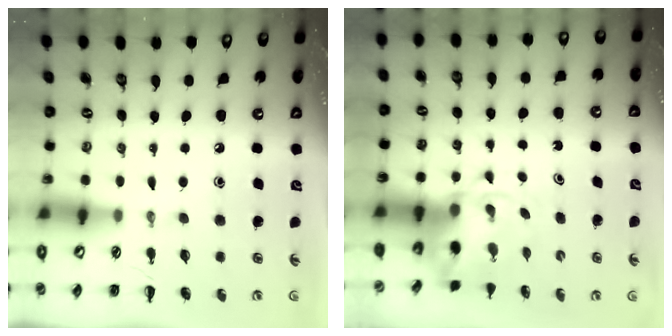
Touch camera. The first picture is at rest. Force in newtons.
{"total": 4.0, "press": 3.9, "slide": 0.9}